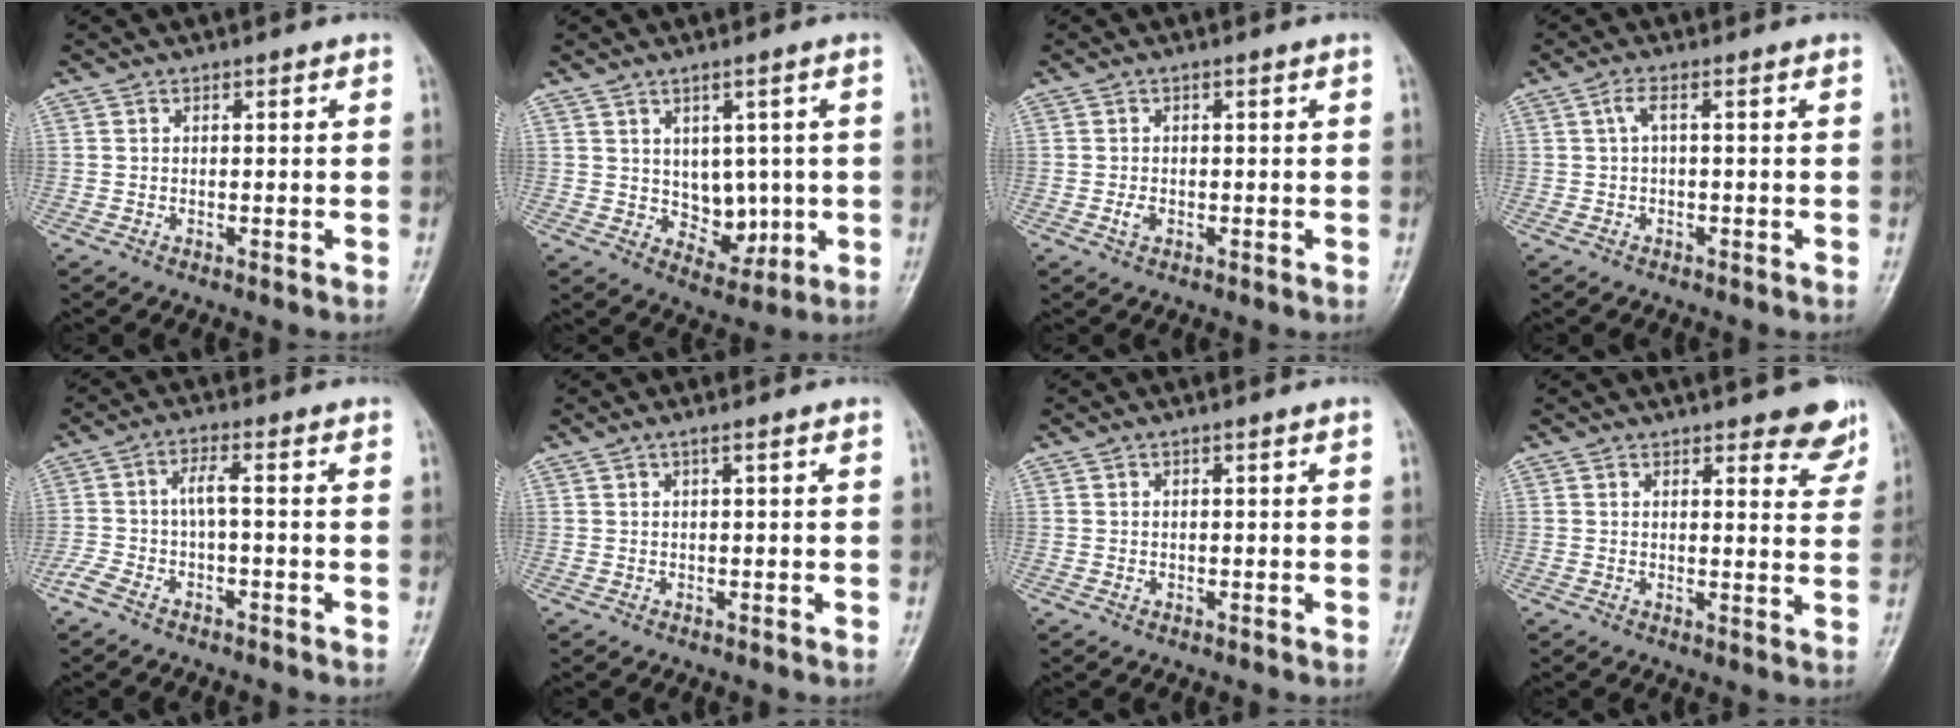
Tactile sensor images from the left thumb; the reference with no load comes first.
{"total": 6.9, "force": [0.5, 4.8, 5.0], "torque": [-0.036, -0.015, 0.023]}
{"total": 1.6, "force": [-0.3, 0.9, 1.3], "torque": [-0.025, 0.008, -0.002]}
{"total": 2.1, "force": [0.2, 0.3, 2.1], "torque": [-0.057, 0.012, 0.006]}
{"total": 5.1, "force": [-2.0, 0.9, 4.6], "torque": [-0.117, 0.022, -0.037]}
{"total": 0.9, "force": [0.5, -0.1, 0.8], "torque": [-0.023, 0.012, 0.012]}
{"total": 0.7, "force": [0.2, 0.2, 0.6], "torque": [-0.012, 0.010, 0.007]}
{"total": 7.0, "force": [5.5, 2.3, 3.7], "torque": [-0.013, -0.031, 0.057]}